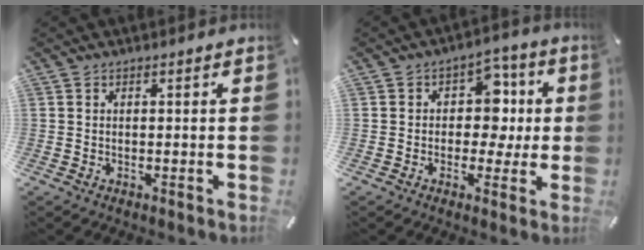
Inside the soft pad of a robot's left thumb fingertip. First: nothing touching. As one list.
[{"total": 9.1, "force": [0.4, 7.8, 4.8], "torque": [-0.057, 0.005, 0.004]}]